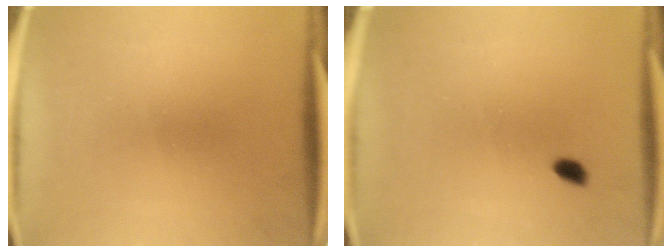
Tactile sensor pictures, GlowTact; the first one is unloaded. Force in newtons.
{"total": 1.4}